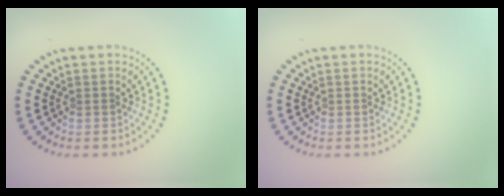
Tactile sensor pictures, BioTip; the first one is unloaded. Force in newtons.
{"total": 0.0}